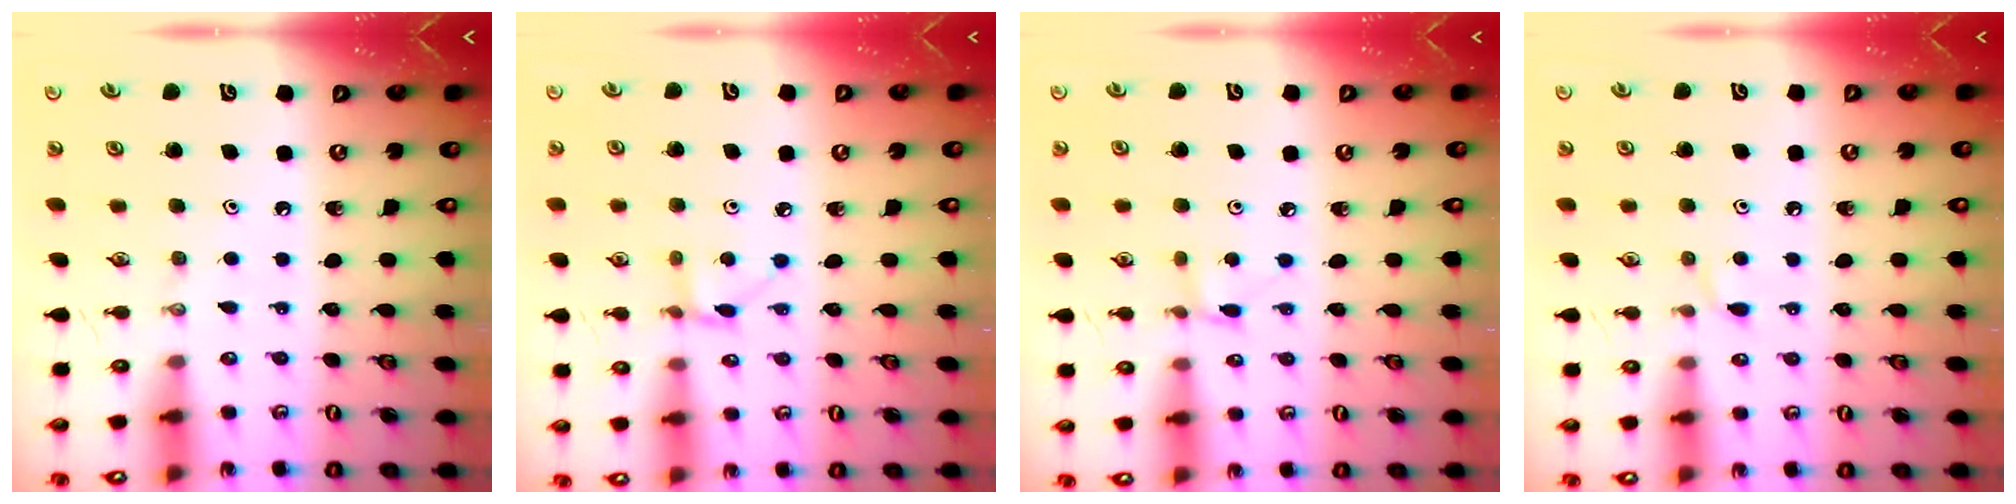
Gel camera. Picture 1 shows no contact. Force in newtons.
{"total": 2.6, "press": 2.6, "slide": 0.3}
{"total": 2.5, "press": 2.4, "slide": 0.3}
{"total": 3.2, "press": 3.2, "slide": 0.4}